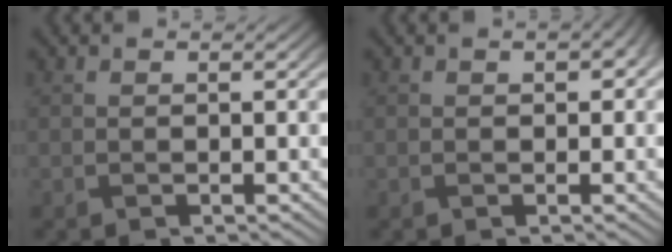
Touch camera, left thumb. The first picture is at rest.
{"total": 1.6, "force": [0.3, 1.0, 1.3], "torque": [-0.017, -0.002, 0.007]}